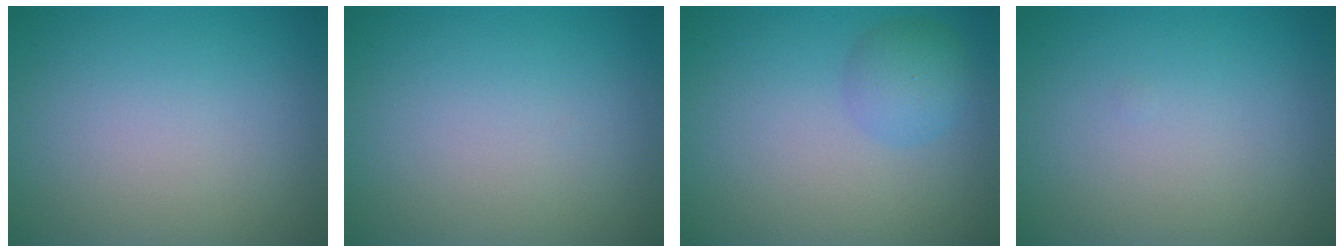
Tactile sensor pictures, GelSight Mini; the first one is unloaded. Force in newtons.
{"total": 0.0}
{"total": 2.5, "press": 2.5, "slide": 0.1}
{"total": 0.0}